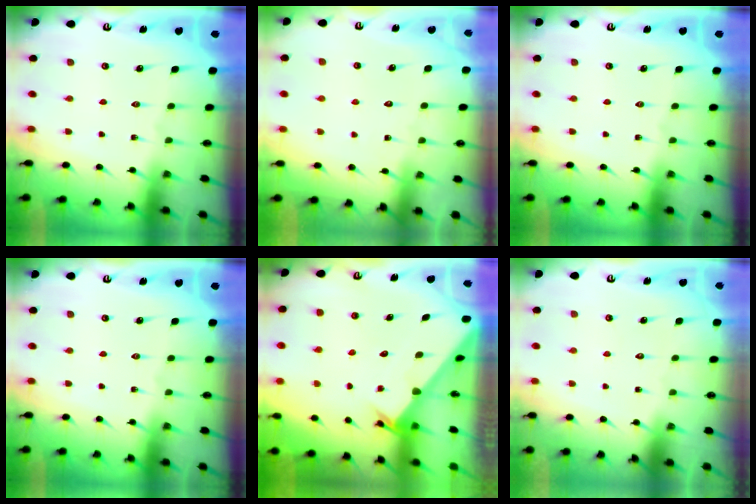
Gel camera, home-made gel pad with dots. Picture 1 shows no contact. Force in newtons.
{"total": 3.7, "press": 3.7, "slide": 0.3}
{"total": 0.0}
{"total": 0.0}
{"total": 2.4, "press": 2.4, "slide": 0.2}
{"total": 1.7, "press": 1.7, "slide": 0.1}